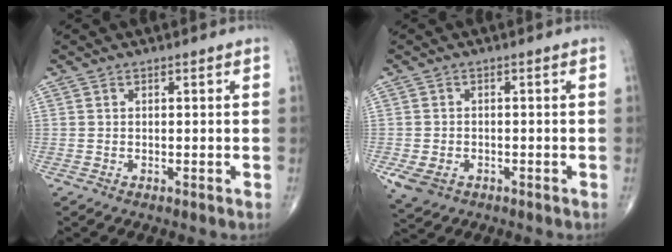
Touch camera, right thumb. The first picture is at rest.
{"total": 4.7, "force": [-2.0, 3.4, 2.5], "torque": [-0.052, 0.001, -0.027]}